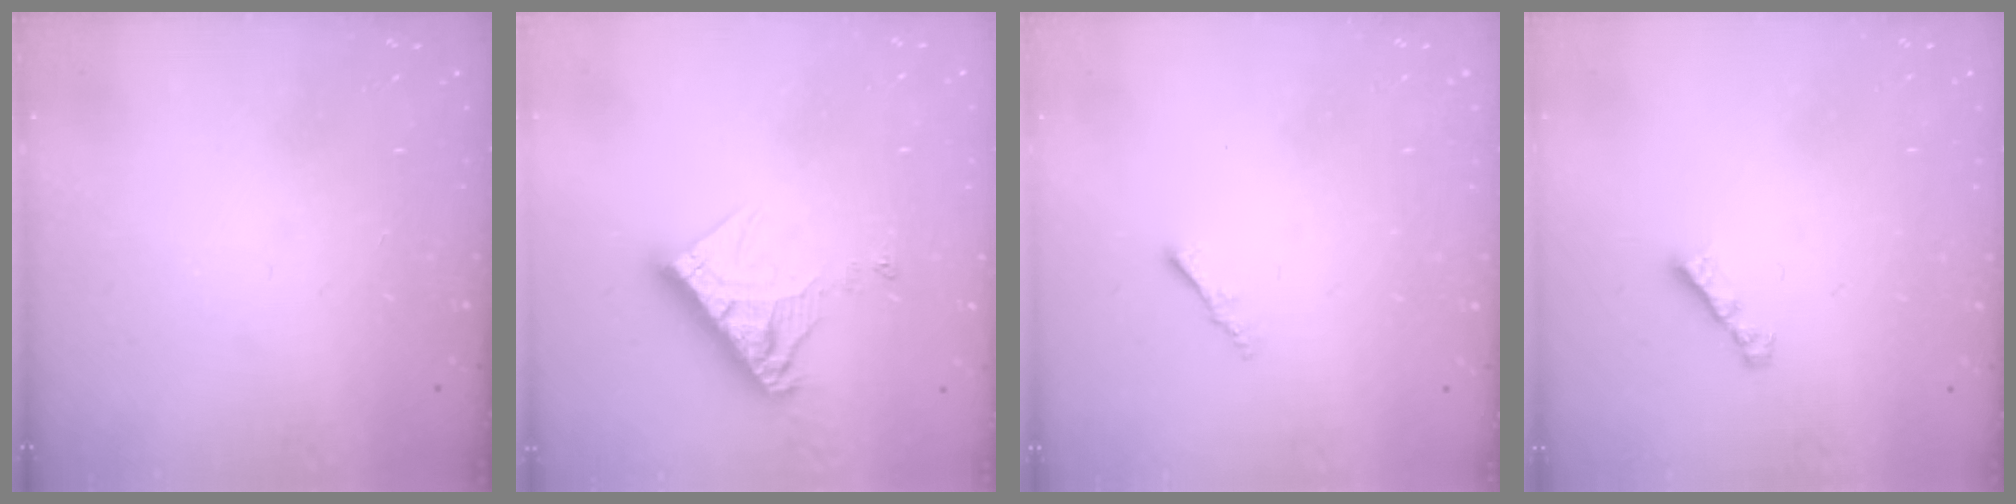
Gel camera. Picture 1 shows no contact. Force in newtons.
{"total": 11.3, "press": 11.2, "slide": 1.0}
{"total": 1.2, "press": 1.1, "slide": 0.4}
{"total": 1.7, "press": 1.6, "slide": 0.5}